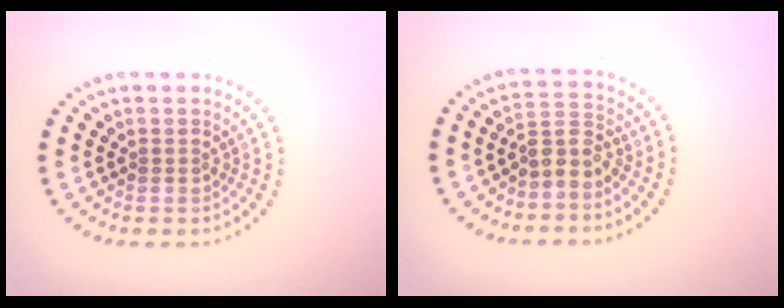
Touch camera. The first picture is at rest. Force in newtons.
{"total": 2.5, "press": 2.0, "slide": 1.6}